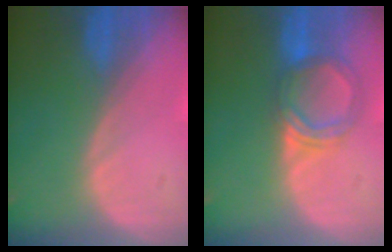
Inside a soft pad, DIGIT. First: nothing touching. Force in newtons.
{"total": 5.5, "press": 5.2, "slide": 1.7}